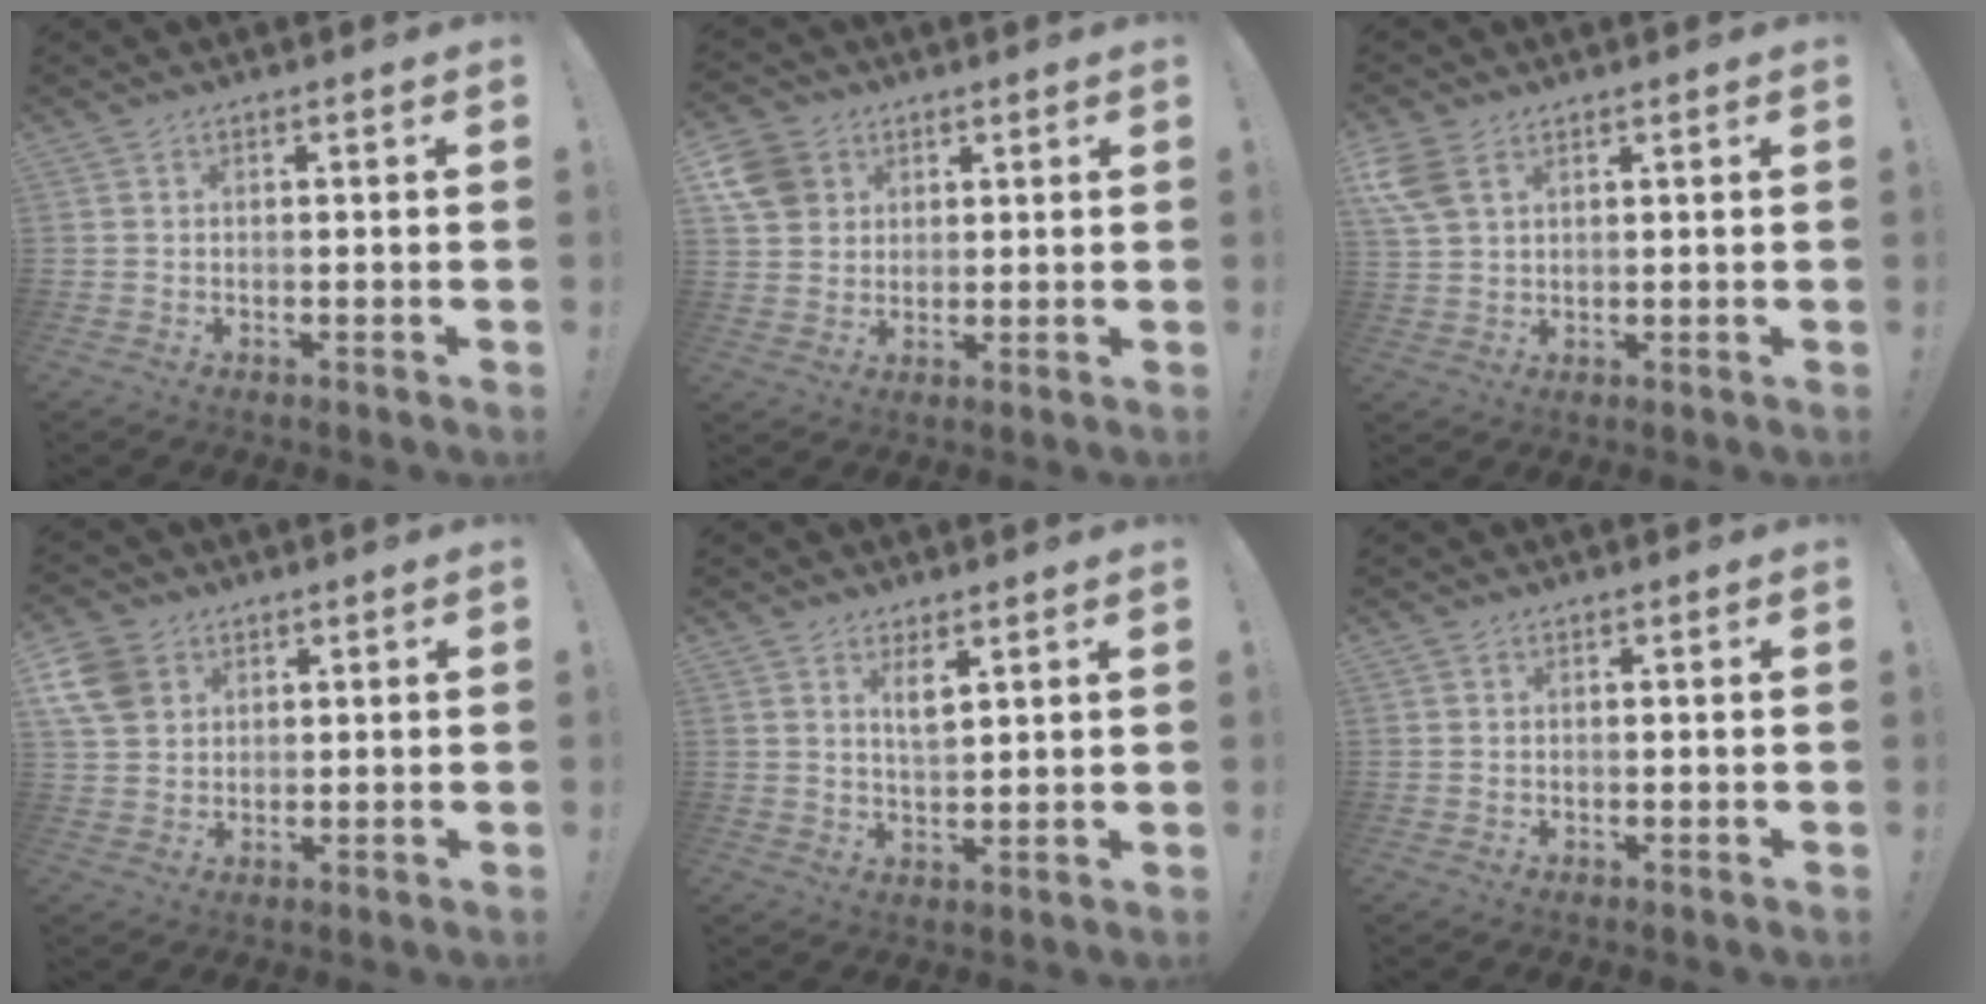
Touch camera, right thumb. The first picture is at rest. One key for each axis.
{"total": 9.0, "fx": 3.5, "fy": 7.7, "fz": 3.1, "tx": -0.046, "ty": -0.017, "tz": 0.070}
{"total": 7.1, "fx": 3.4, "fy": 4.3, "fz": 4.5, "tx": -0.094, "ty": -0.008, "tz": 0.067}
{"total": 9.3, "fx": 4.1, "fy": 7.3, "fz": 4.1, "tx": -0.082, "ty": -0.014, "tz": 0.084}
{"total": 5.5, "fx": 3.4, "fy": 3.2, "fz": 2.9, "tx": -0.040, "ty": -0.023, "tz": 0.060}
{"total": 2.5, "fx": 1.3, "fy": 2.2, "fz": 0.0, "tx": 0.010, "ty": -0.009, "tz": 0.022}